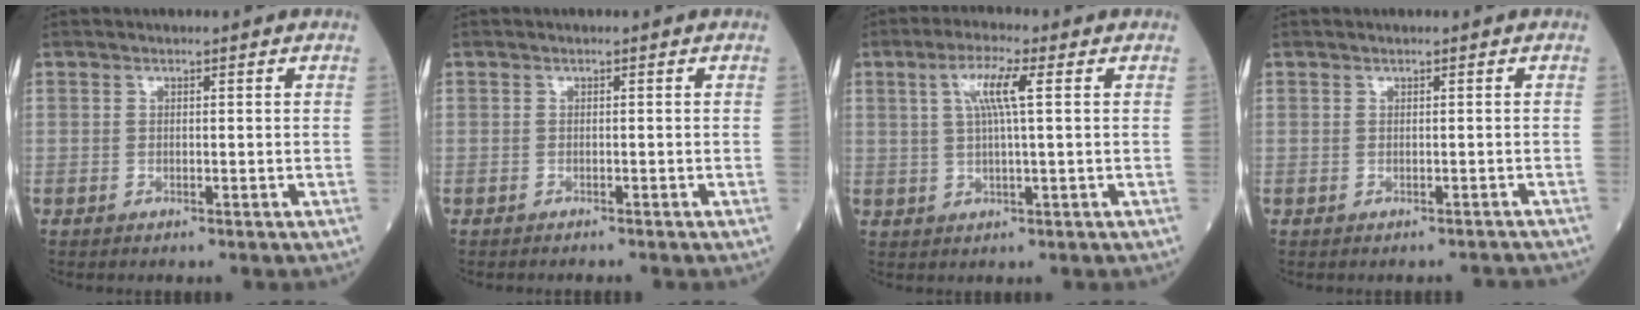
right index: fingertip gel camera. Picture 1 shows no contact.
{"total": 1.4, "force": [-1.3, 0.0, 0.5], "torque": [-0.008, 0.000, -0.013]}
{"total": 5.6, "force": [1.7, 0.0, 5.3], "torque": [-0.105, 0.008, 0.035]}
{"total": 1.1, "force": [-1.1, 0.0, 0.2], "torque": [0.003, -0.003, -0.008]}